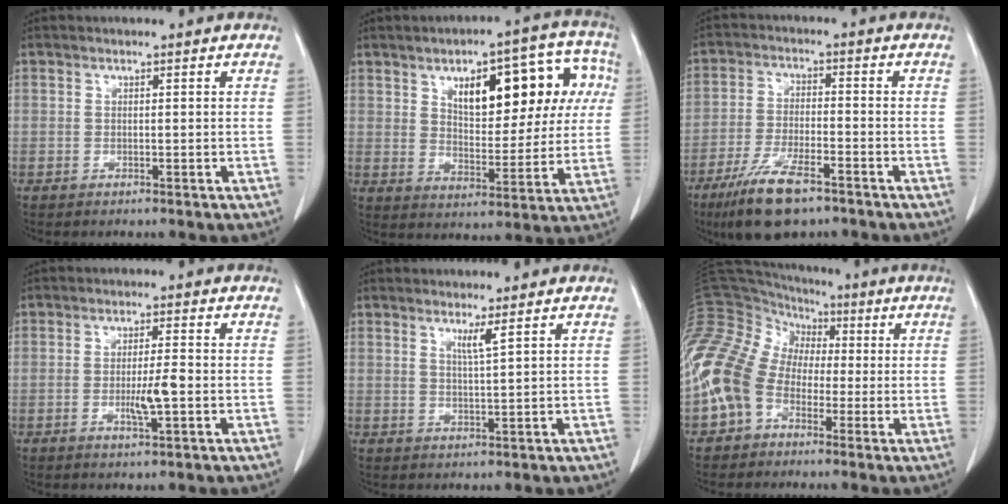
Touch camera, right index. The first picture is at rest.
{"total": 15.9, "force": [5.4, 6.7, 13.4], "torque": [-0.170, 0.039, 0.076]}
{"total": 10.4, "force": [-7.0, 2.6, 7.2], "torque": [-0.142, -0.020, -0.123]}
{"total": 4.1, "force": [-1.0, 0.2, 3.9], "torque": [-0.068, -0.004, -0.016]}
{"total": 2.1, "force": [1.3, -0.6, 1.6], "torque": [-0.030, -0.013, 0.027]}
{"total": 14.9, "force": [-3.2, 11.9, 8.3], "torque": [-0.220, 0.045, -0.063]}